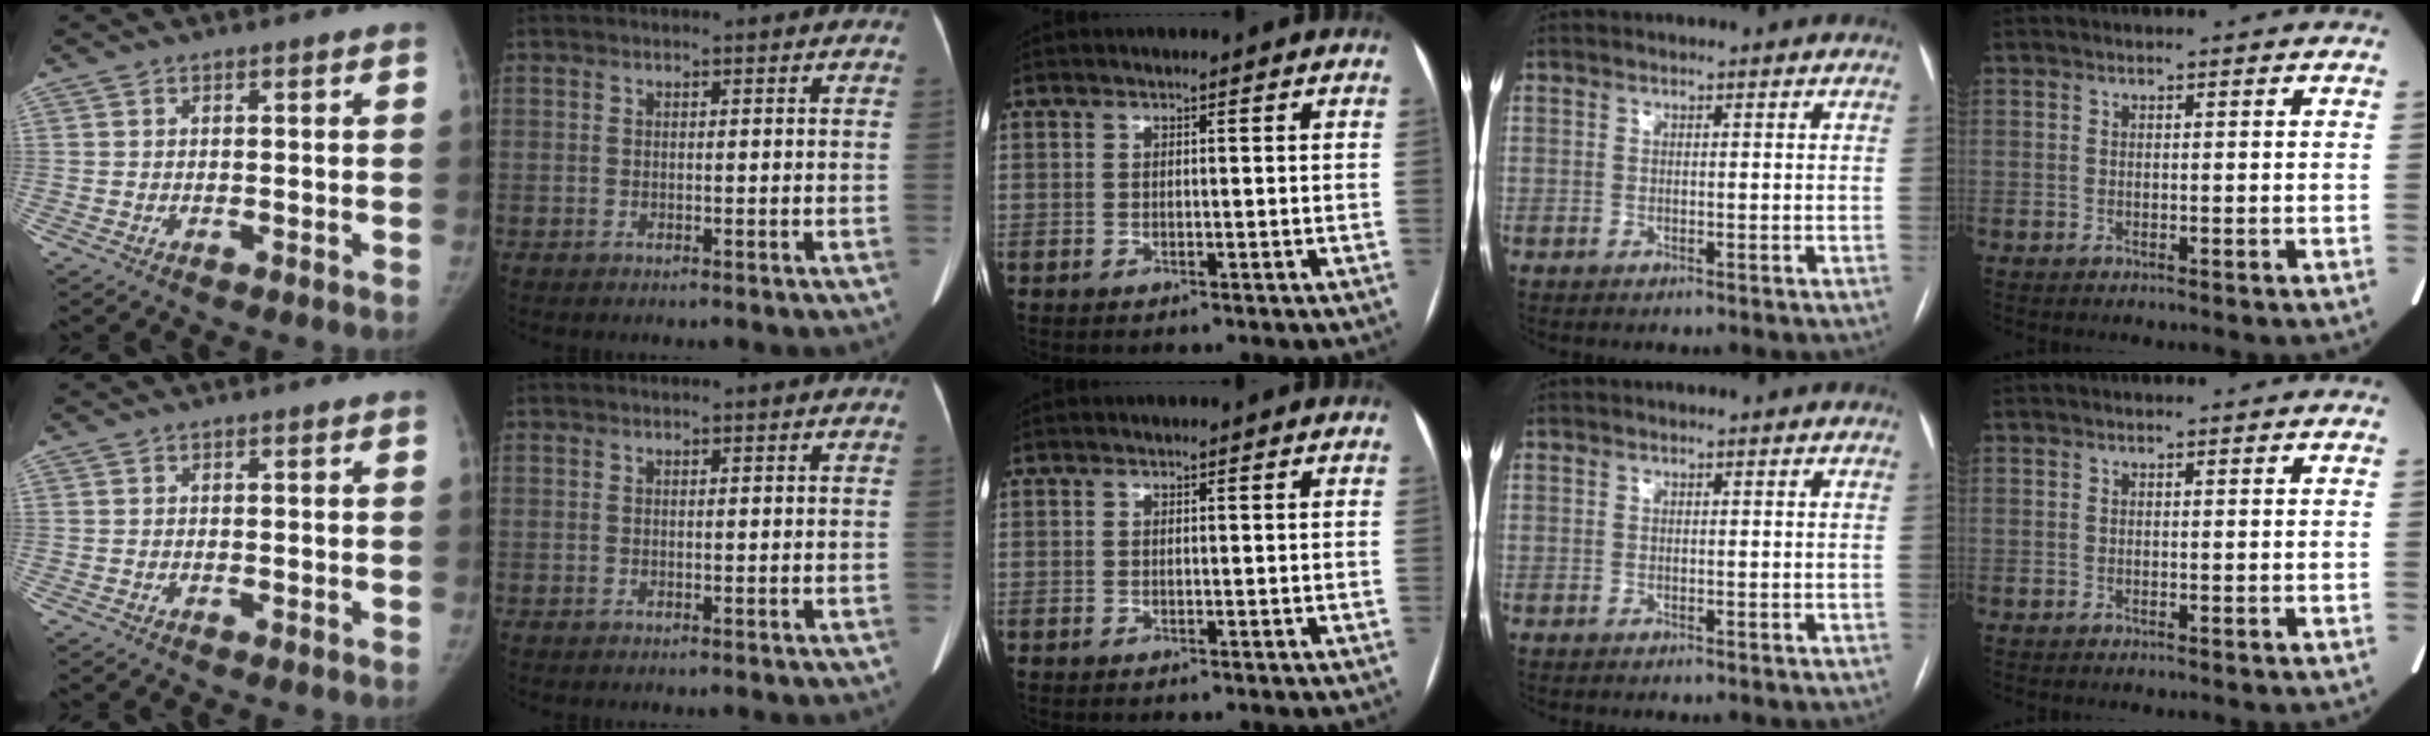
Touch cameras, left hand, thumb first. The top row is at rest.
{}